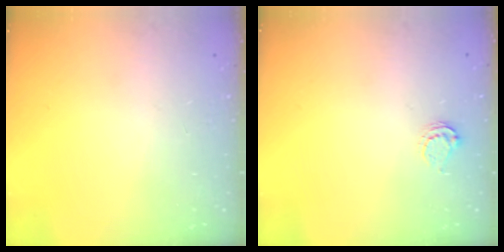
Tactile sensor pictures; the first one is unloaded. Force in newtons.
{"total": 4.8, "press": 4.7, "slide": 0.4}